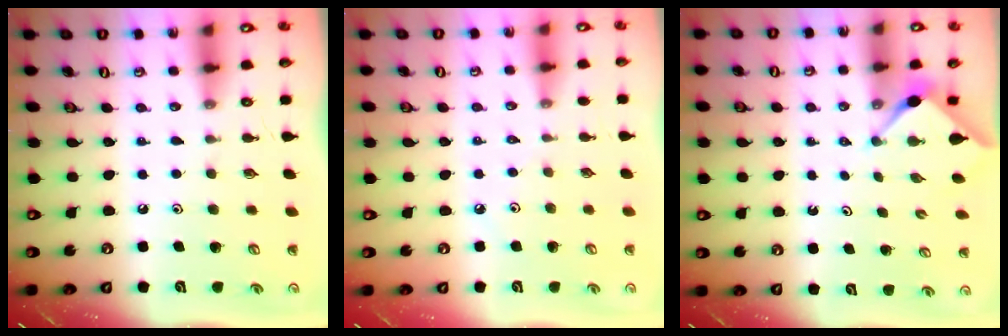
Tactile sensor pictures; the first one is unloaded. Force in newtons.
{"total": 1.5, "press": 1.4, "slide": 0.4}
{"total": 2.9, "press": 2.8, "slide": 0.3}